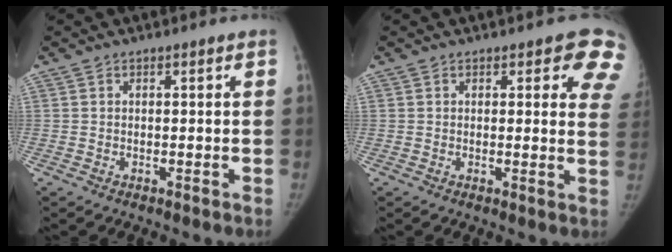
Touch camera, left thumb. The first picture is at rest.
{"total": 8.1, "force": [5.1, 3.3, 5.4], "torque": [-0.020, -0.023, 0.038]}